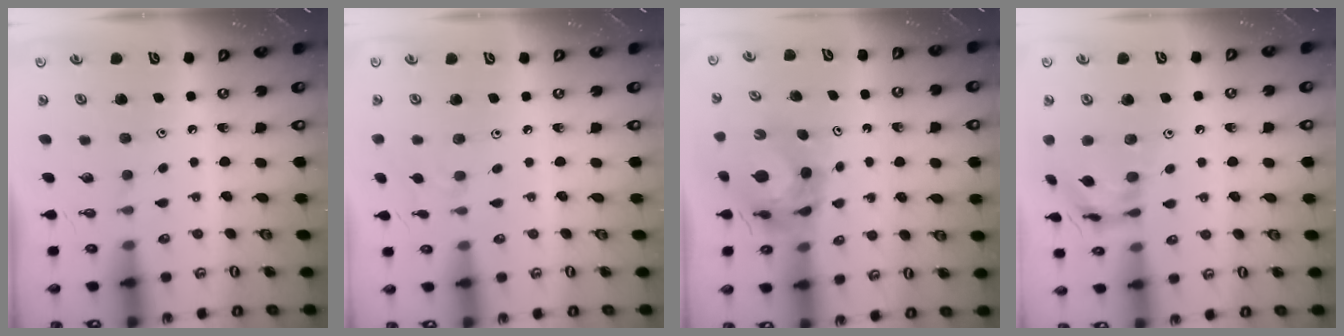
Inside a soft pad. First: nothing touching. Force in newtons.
{"total": 2.6, "press": 2.6, "slide": 0.5}
{"total": 7.6, "press": 7.6, "slide": 0.6}
{"total": 13.5, "press": 13.4, "slide": 1.1}